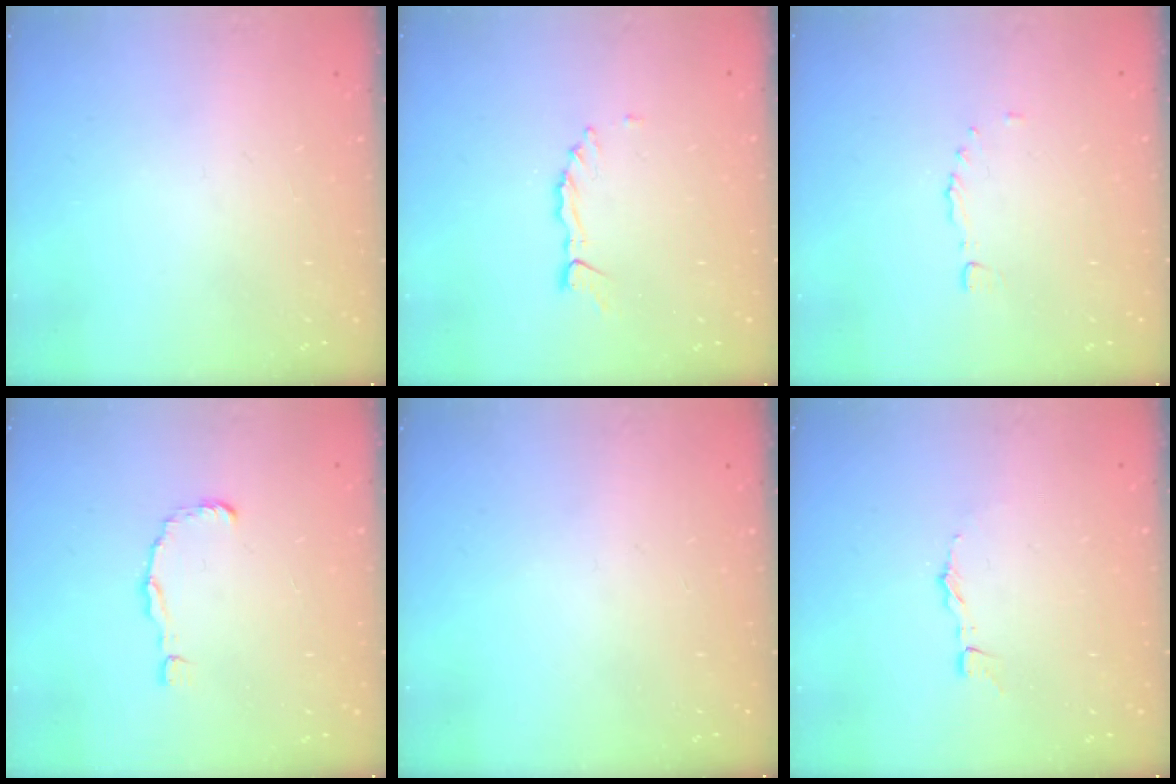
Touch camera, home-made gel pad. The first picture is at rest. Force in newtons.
{"total": 0.9, "press": 0.9, "slide": 0.1}
{"total": 1.7, "press": 1.5, "slide": 0.7}
{"total": 1.6, "press": 1.5, "slide": 0.1}
{"total": 0.0}
{"total": 1.4, "press": 1.4, "slide": 0.1}